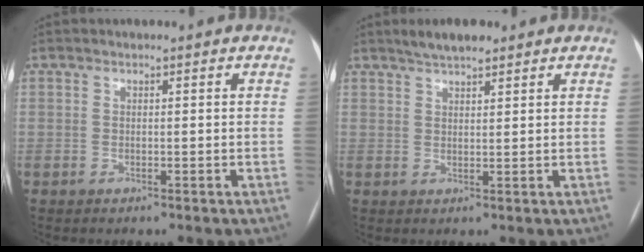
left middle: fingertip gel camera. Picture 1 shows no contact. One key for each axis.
{"total": 4.4, "fx": 3.6, "fy": 1.1, "fz": 2.4, "tx": -0.046, "ty": 0.014, "tz": 0.062}